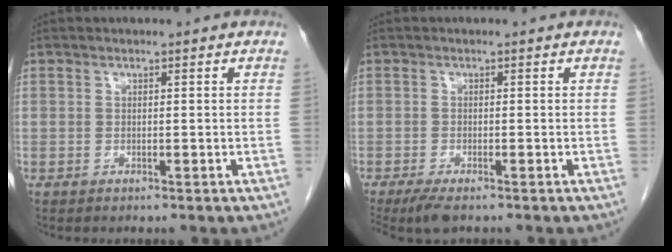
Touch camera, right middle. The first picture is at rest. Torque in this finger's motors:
{"motor_torque": [0.64, -0.45, 0.15, 0.05]}